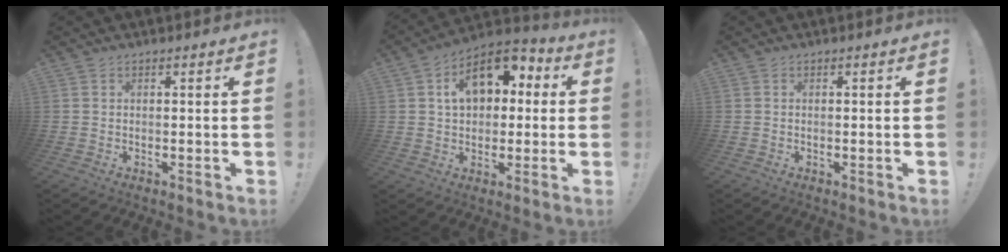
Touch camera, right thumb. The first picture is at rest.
{"total": 14.5, "force": [4.8, 9.9, 9.4], "torque": [-0.132, -0.010, 0.089]}
{"total": 0.0}